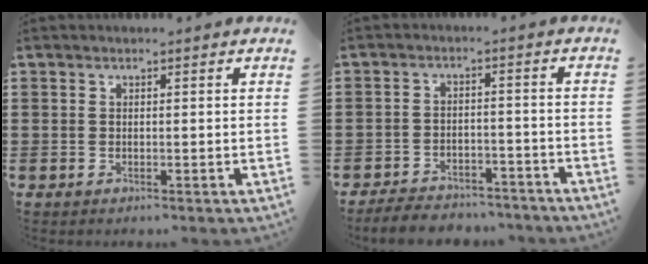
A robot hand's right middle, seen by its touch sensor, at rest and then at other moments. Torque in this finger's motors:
{"motor_torque": [1.75, -0.39, 0.11, 0.03]}